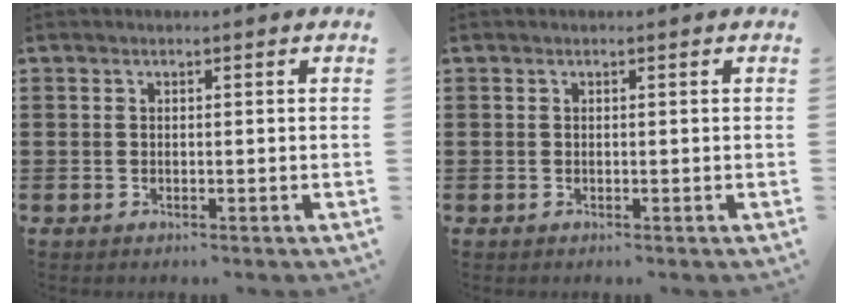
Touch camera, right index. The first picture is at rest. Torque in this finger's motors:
{"motor_torque": [0.18, -0.19, 0.02, 0.01]}